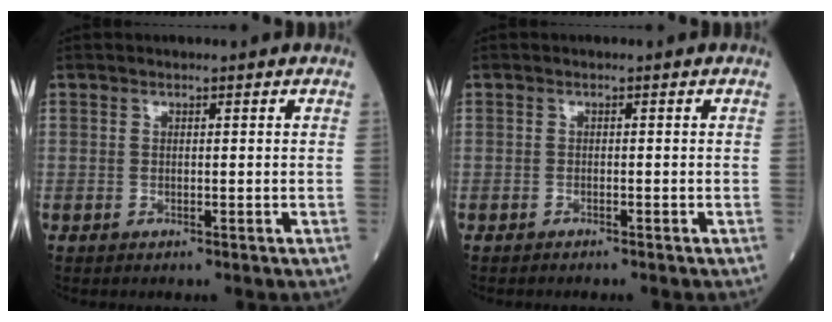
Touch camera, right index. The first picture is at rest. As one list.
[{"total": 0.8, "force": [-0.7, 0.1, 0.3], "torque": [-0.009, -0.001, -0.008]}]